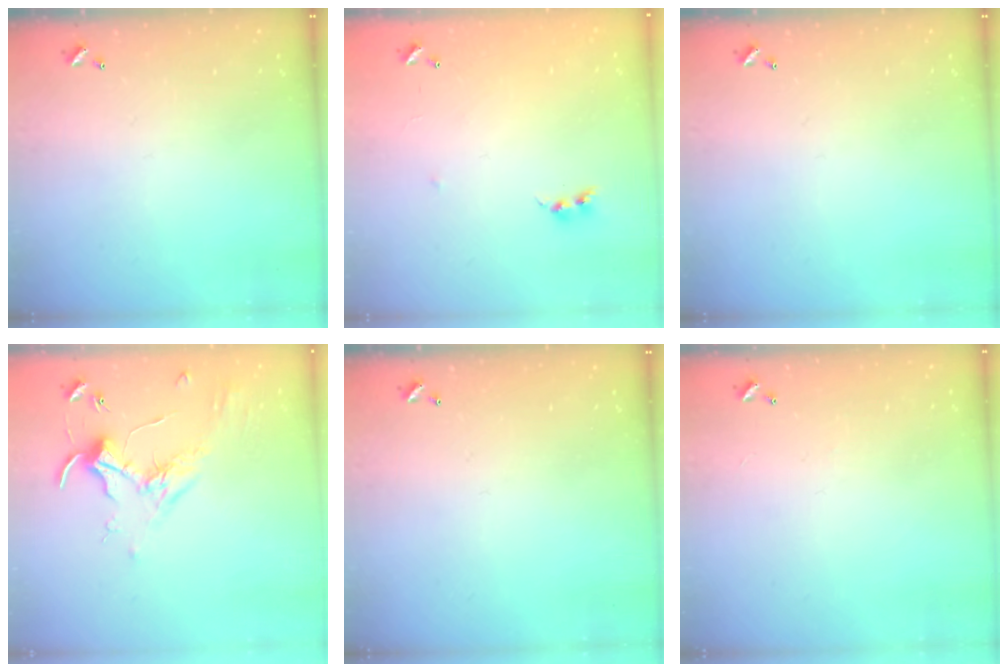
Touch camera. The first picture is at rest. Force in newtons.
{"total": 5.2, "press": 5.2, "slide": 0.6}
{"total": 0.0}
{"total": 1.8, "press": 1.8, "slide": 0.4}
{"total": 0.0}
{"total": 0.6, "press": 0.2, "slide": 0.6}